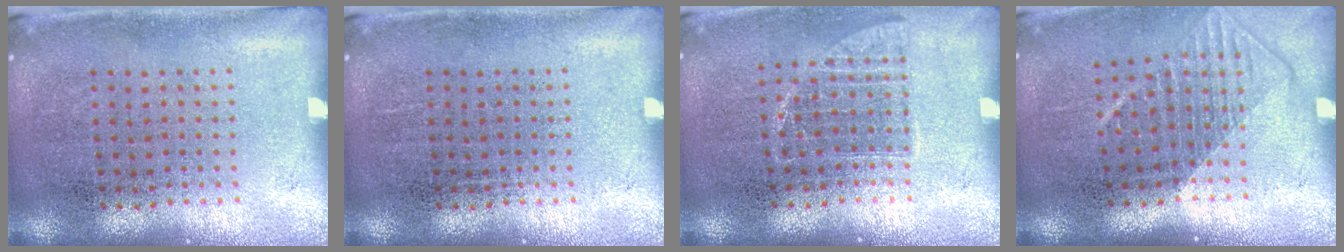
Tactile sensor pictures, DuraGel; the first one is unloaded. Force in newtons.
{"total": 0.0}
{"total": 0.9, "press": 0.8, "slide": 0.3}
{"total": 1.3, "press": 1.1, "slide": 0.8}